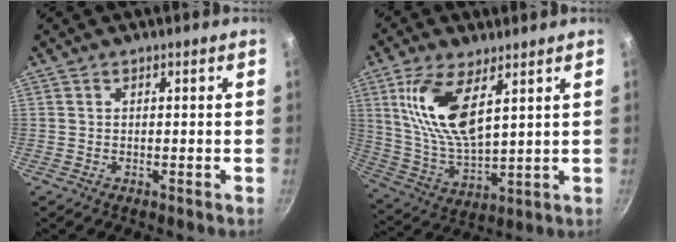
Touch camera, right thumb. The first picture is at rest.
{"total": 14.4, "force": [5.6, 6.2, 11.8], "torque": [-0.227, -0.032, 0.119]}